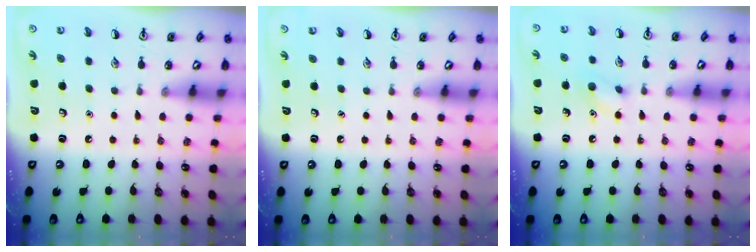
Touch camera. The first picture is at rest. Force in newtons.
{"total": 0.0}
{"total": 6.8, "press": 6.6, "slide": 1.4}